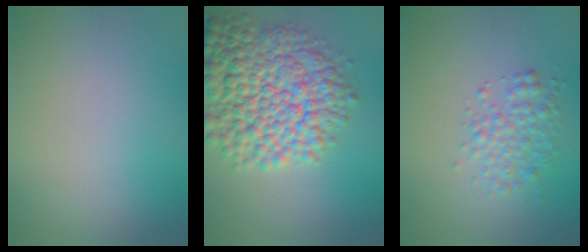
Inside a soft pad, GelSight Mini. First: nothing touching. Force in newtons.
{"total": 11.0, "press": 11.0, "slide": 0.4}
{"total": 2.6, "press": 2.6, "slide": 0.0}